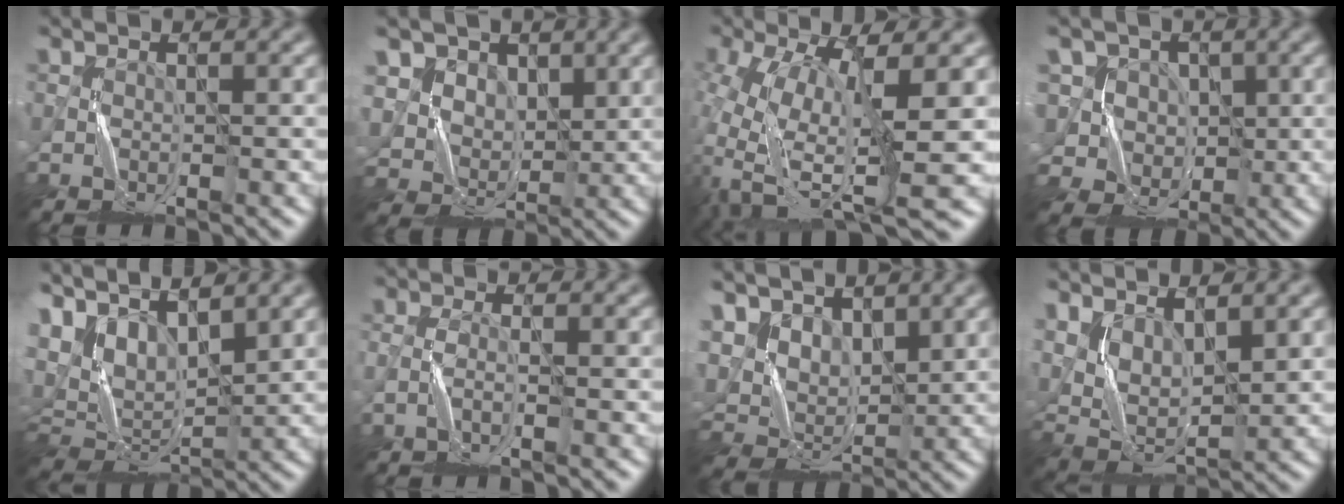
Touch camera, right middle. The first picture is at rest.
{"total": 7.0, "force": [3.4, 5.3, 2.9], "torque": [-0.081, 0.004, 0.067]}
{"total": 9.7, "force": [-1.5, 3.5, 8.9], "torque": [-0.176, -0.015, -0.028]}
{"total": 6.1, "force": [2.2, 5.3, 2.0], "torque": [-0.046, 0.000, 0.036]}
{"total": 7.0, "force": [3.6, 3.9, 4.5], "torque": [-0.101, 0.013, 0.069]}
{"total": 1.2, "force": [-0.9, 0.1, 0.7], "torque": [-0.020, 0.005, -0.022]}
{"total": 6.6, "force": [4.3, 4.0, 3.1], "torque": [-0.086, 0.008, 0.073]}
{"total": 4.9, "force": [2.1, 2.4, 3.7], "torque": [-0.083, -0.007, 0.047]}